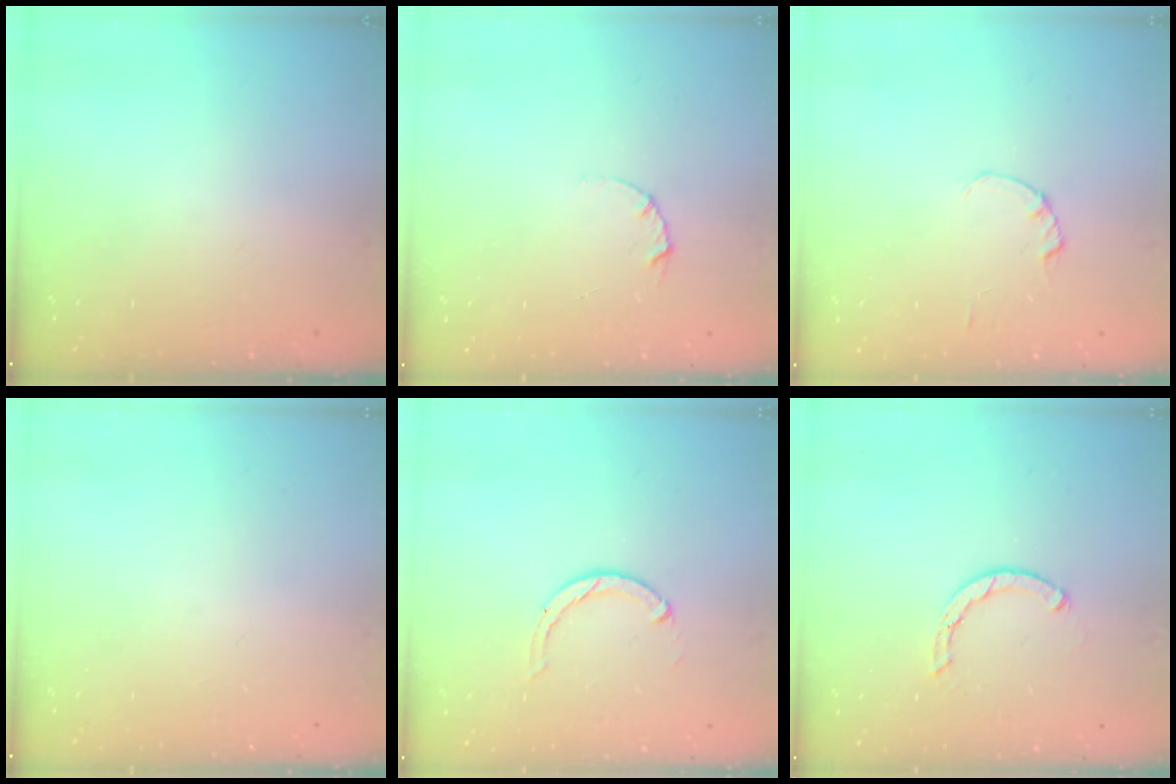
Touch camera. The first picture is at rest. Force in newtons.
{"total": 2.1, "press": 2.1, "slide": 0.1}
{"total": 0.0}
{"total": 0.0}
{"total": 2.3, "press": 2.3, "slide": 0.4}
{"total": 2.5, "press": 2.5, "slide": 0.1}